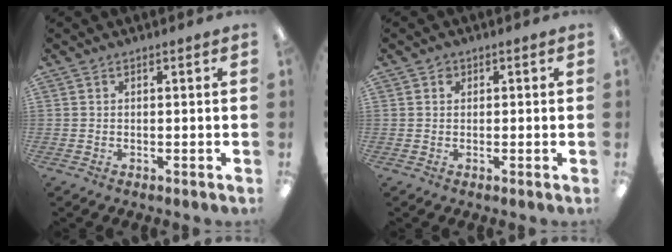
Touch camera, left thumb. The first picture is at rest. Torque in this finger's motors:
{"motor_torque": [0.07, -0.03, 0.28, -0.10, 0.00]}